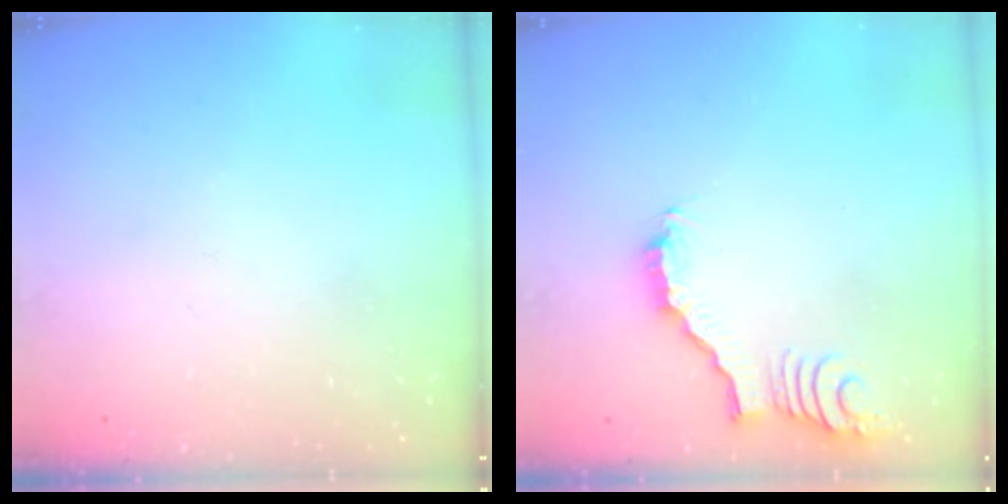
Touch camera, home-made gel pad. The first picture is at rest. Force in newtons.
{"total": 3.5, "press": 3.5, "slide": 0.4}